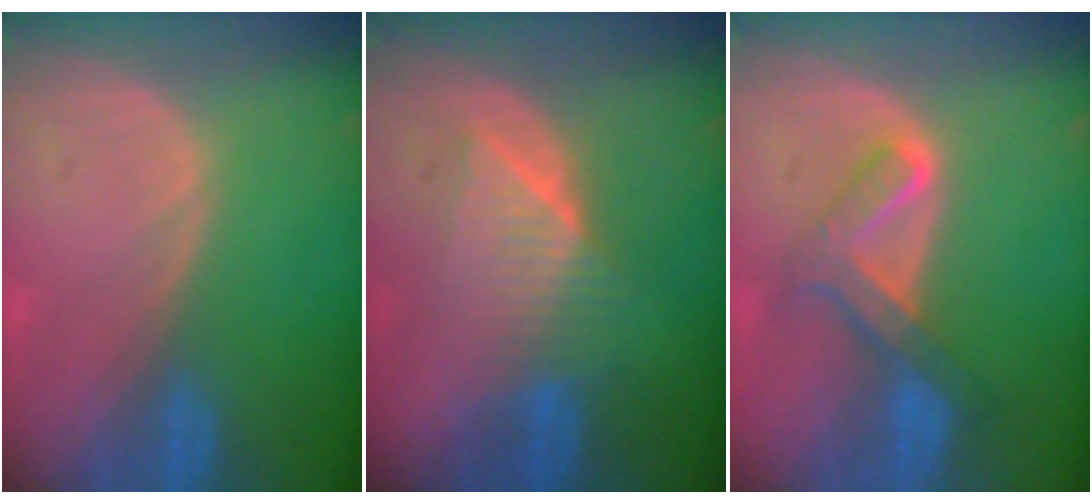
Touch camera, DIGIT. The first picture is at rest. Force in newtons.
{"total": 6.4, "press": 6.3, "slide": 1.2}
{"total": 6.4, "press": 6.0, "slide": 2.1}